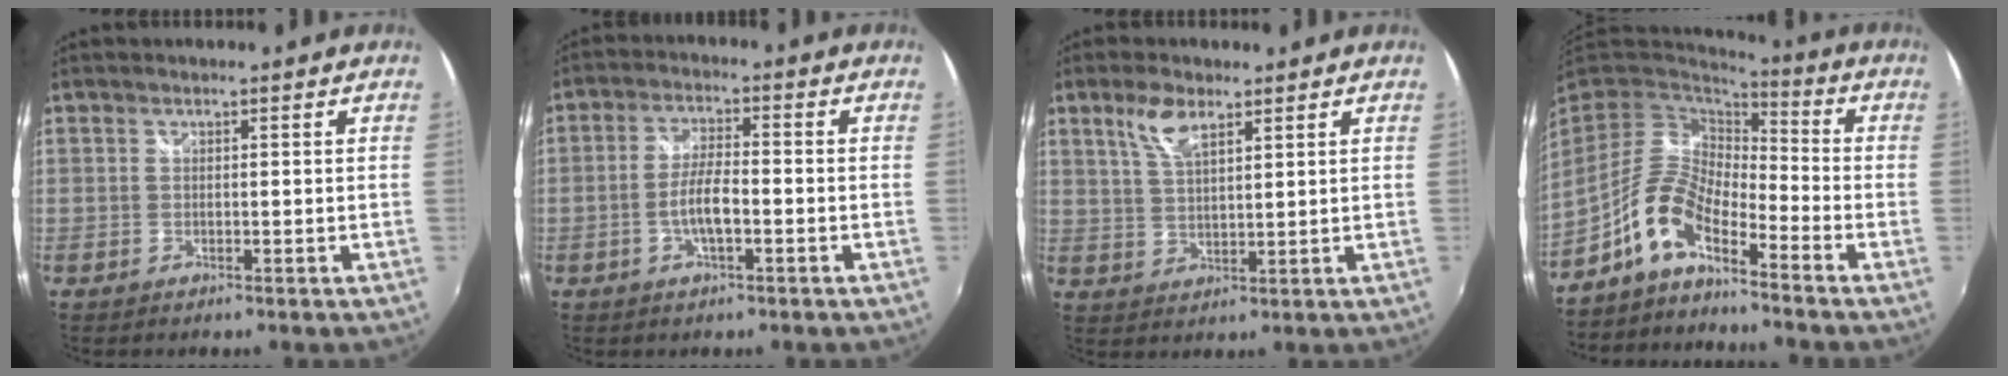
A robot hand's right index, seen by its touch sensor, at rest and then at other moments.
{"total": 5.7, "force": [-1.9, 1.6, 5.2], "torque": [-0.103, 0.002, -0.036]}
{"total": 5.6, "force": [3.5, 2.0, 3.9], "torque": [-0.076, 0.005, 0.070]}
{"total": 9.7, "force": [-6.4, 3.3, 6.4], "torque": [-0.132, 0.012, -0.134]}